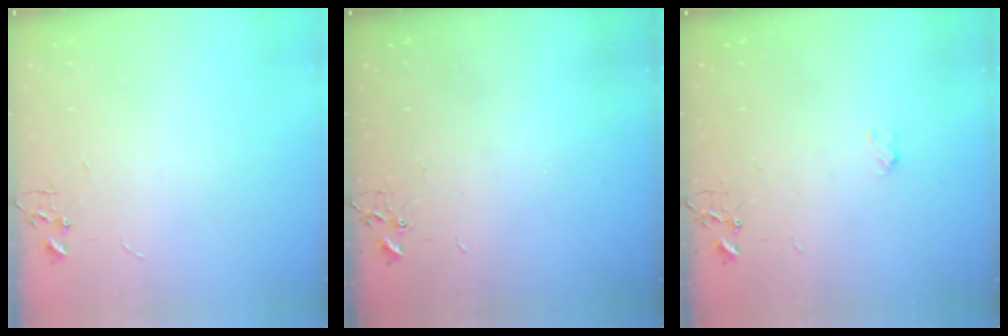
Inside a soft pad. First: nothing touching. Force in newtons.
{"total": 2.3, "press": 2.3, "slide": 0.4}
{"total": 2.6, "press": 2.6, "slide": 0.5}